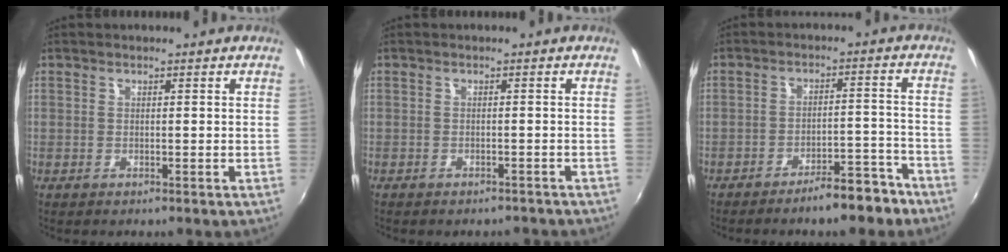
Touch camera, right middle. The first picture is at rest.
{"total": 4.2, "force": [-3.7, 1.3, 1.3], "torque": [-0.022, -0.009, -0.043]}
{"total": 7.7, "force": [-6.3, 2.0, 3.9], "torque": [-0.059, 0.022, -0.075]}